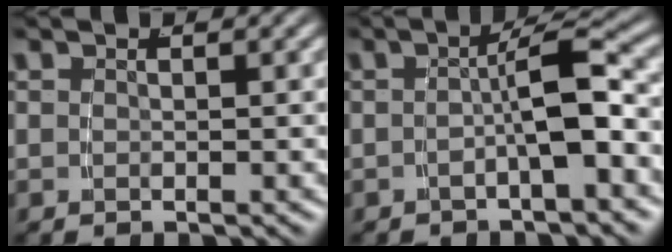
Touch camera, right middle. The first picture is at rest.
{"total": 3.4, "force": [-1.3, -0.3, 3.1], "torque": [-0.040, 0.006, -0.020]}